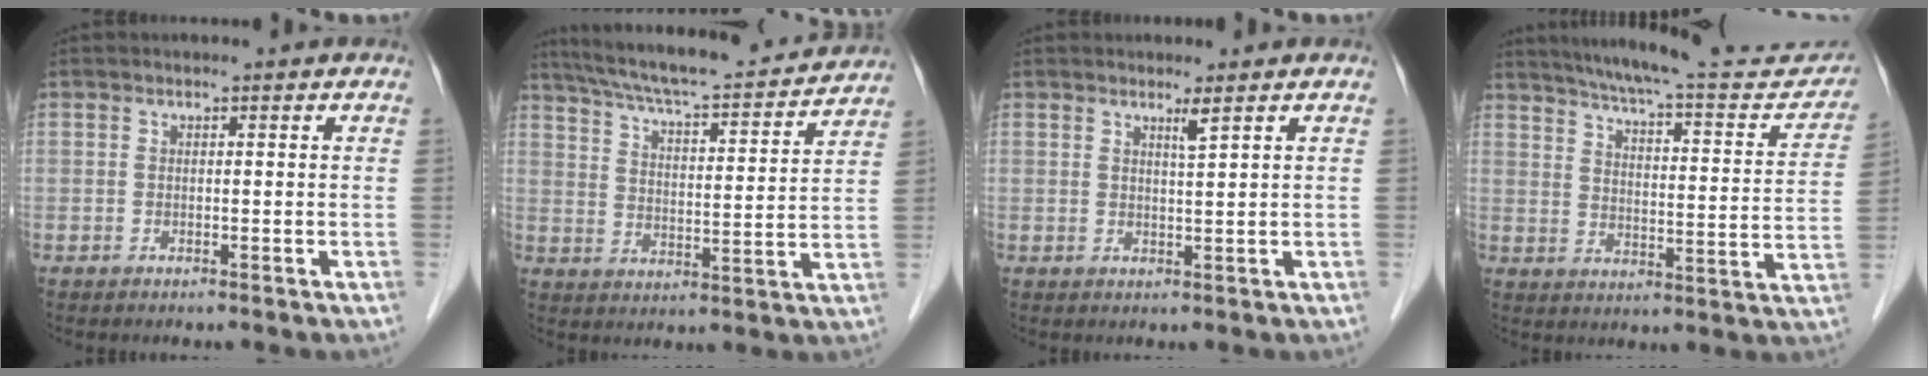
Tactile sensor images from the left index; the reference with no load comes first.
{"total": 20.8, "force": [18.8, 2.3, 8.5], "torque": [-0.142, 0.003, 0.266]}
{"total": 1.5, "force": [1.0, -0.4, 1.1], "torque": [-0.022, -0.011, 0.020]}
{"total": 22.6, "force": [20.4, 3.3, 8.9], "torque": [-0.128, -0.036, 0.261]}